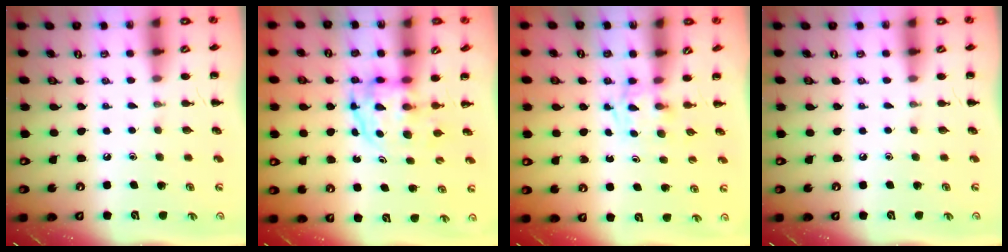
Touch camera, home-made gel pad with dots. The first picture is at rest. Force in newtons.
{"total": 3.8, "press": 3.8, "slide": 0.3}
{"total": 1.8, "press": 1.4, "slide": 1.1}
{"total": 0.0}